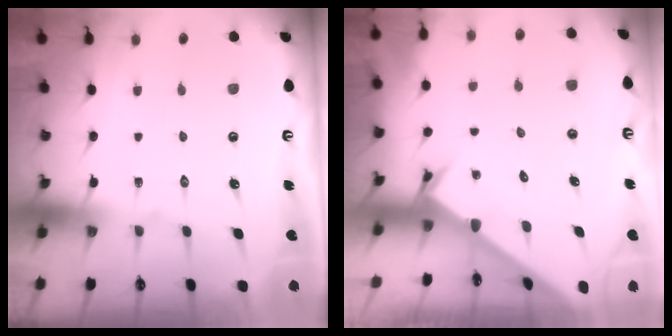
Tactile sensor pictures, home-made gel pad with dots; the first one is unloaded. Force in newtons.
{"total": 2.6, "press": 2.6, "slide": 0.3}